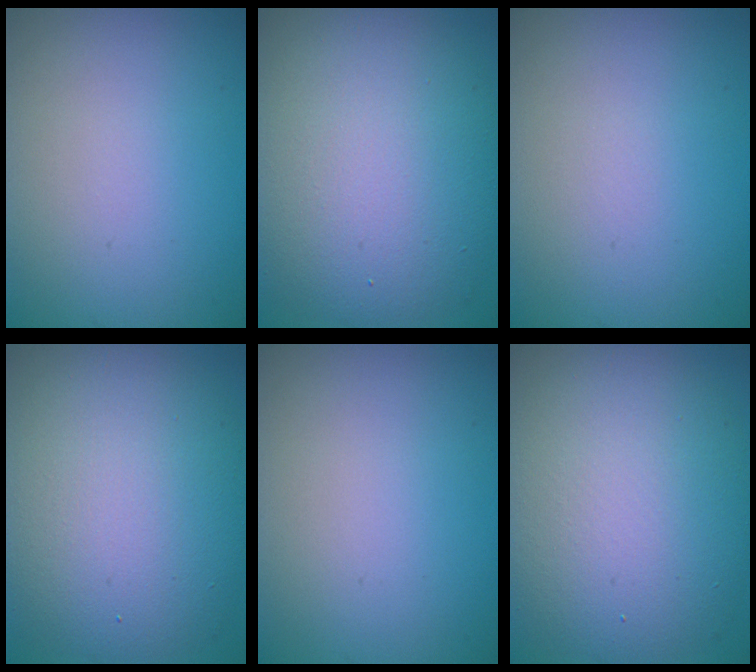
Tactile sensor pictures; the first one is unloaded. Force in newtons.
{"total": 10.8, "press": 10.8, "slide": 0.4}
{"total": 0.0}
{"total": 10.5, "press": 10.5, "slide": 0.5}
{"total": 0.0}
{"total": 10.3, "press": 10.2, "slide": 0.7}